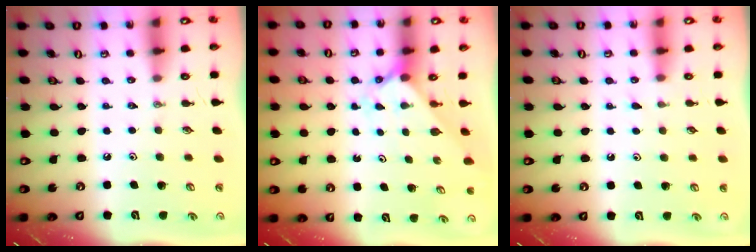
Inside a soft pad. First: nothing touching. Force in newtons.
{"total": 1.8, "press": 1.8, "slide": 0.2}
{"total": 2.8, "press": 2.7, "slide": 0.3}